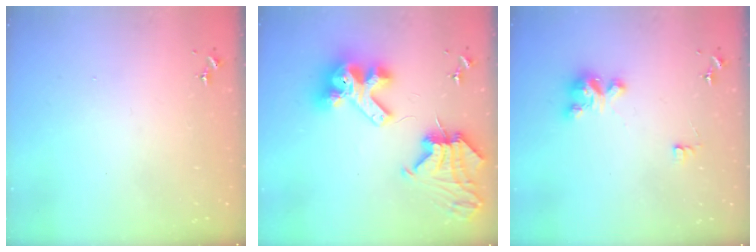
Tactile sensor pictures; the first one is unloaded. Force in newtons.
{"total": 15.8, "press": 15.6, "slide": 2.1}
{"total": 6.1, "press": 6.1, "slide": 0.5}